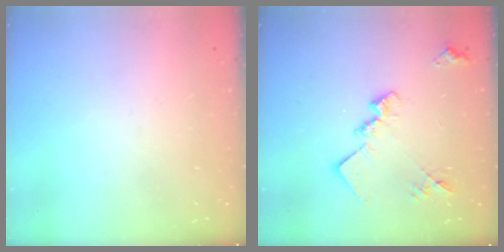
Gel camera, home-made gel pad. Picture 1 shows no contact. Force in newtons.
{"total": 15.4, "press": 15.3, "slide": 1.0}